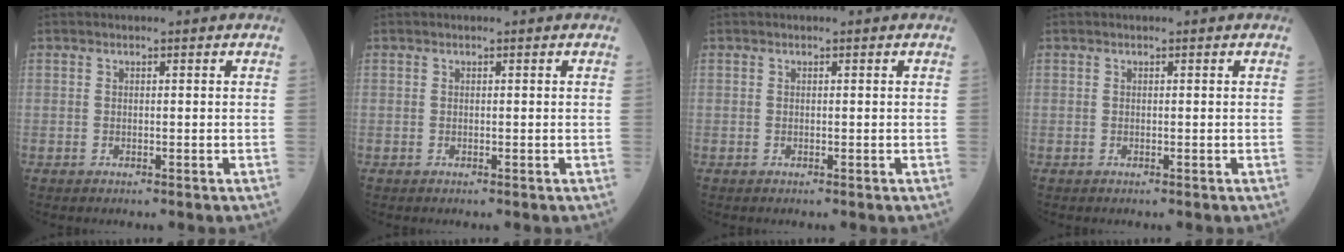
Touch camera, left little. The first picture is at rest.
{"total": 0.0}
{"total": 0.0}
{"total": 0.0}